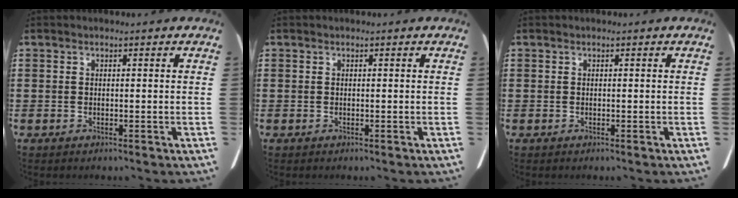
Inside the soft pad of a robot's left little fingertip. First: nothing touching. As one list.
[{"total": 0.0}, {"total": 0.0}]